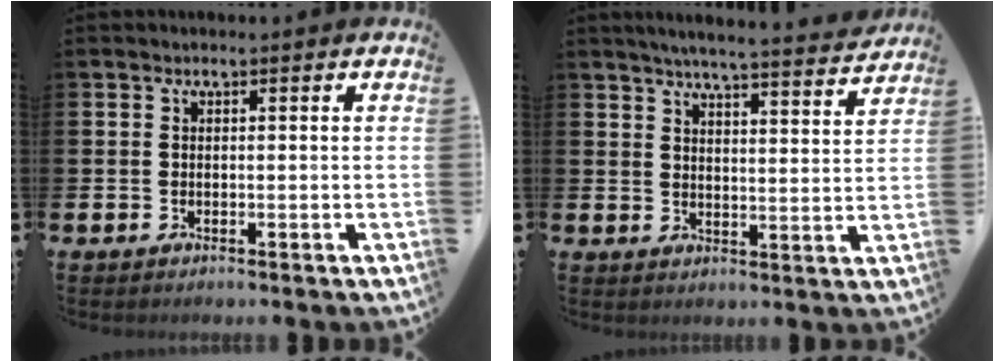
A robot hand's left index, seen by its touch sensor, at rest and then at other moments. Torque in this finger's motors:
{"motor_torque": [1.02, -1.12, 0.45, 0.05]}